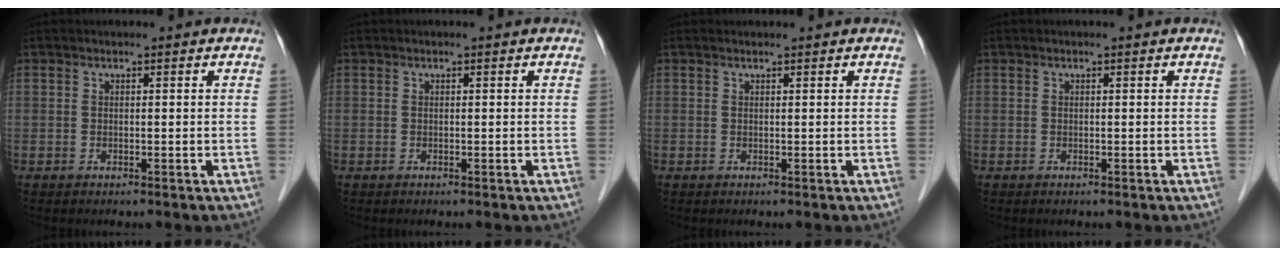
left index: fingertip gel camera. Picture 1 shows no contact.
{"total": 0.0}
{"total": 0.0}
{"total": 0.0}